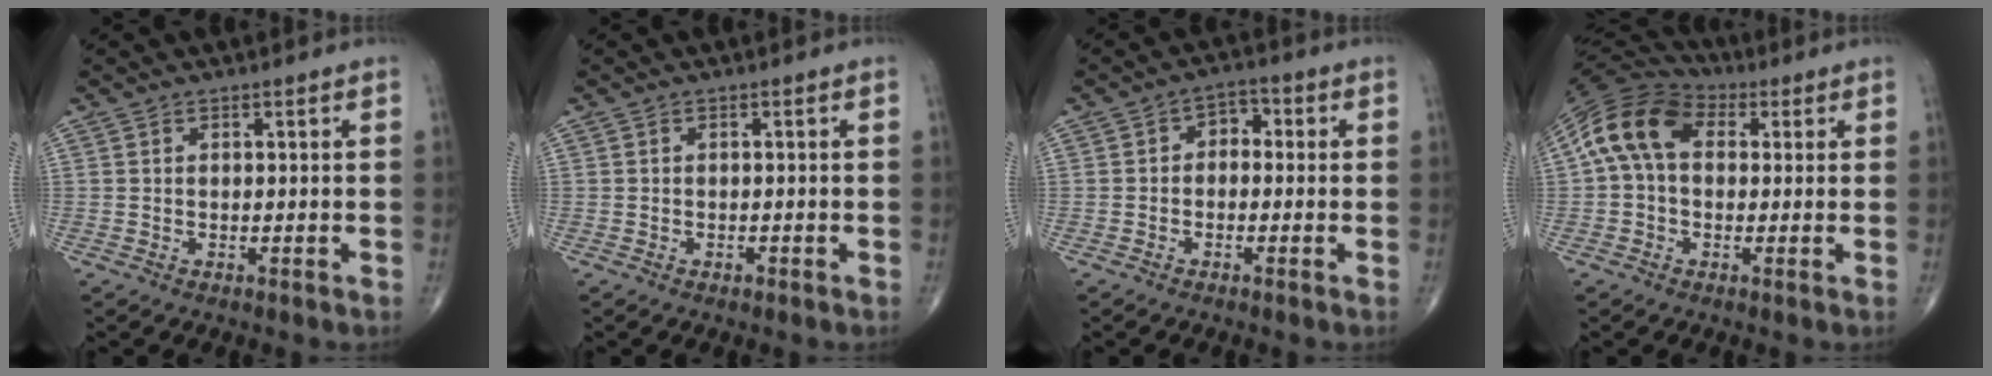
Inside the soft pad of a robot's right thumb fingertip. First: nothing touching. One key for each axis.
{"total": 0.7, "fx": -0.4, "fy": 0.4, "fz": 0.3, "tx": -0.004, "ty": 0.001, "tz": -0.008}
{"total": 3.7, "fx": -0.1, "fy": 2.7, "fz": 2.5, "tx": -0.013, "ty": 0.016, "tz": -0.016}
{"total": 12.8, "fx": 2.1, "fy": 8.7, "fz": 9.1, "tx": -0.170, "ty": 0.040, "tz": 0.027}